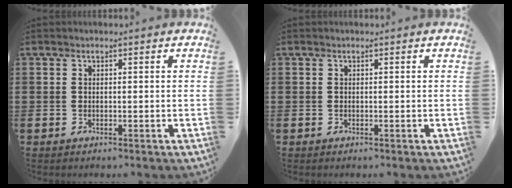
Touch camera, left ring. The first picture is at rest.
{"total": 0.0}